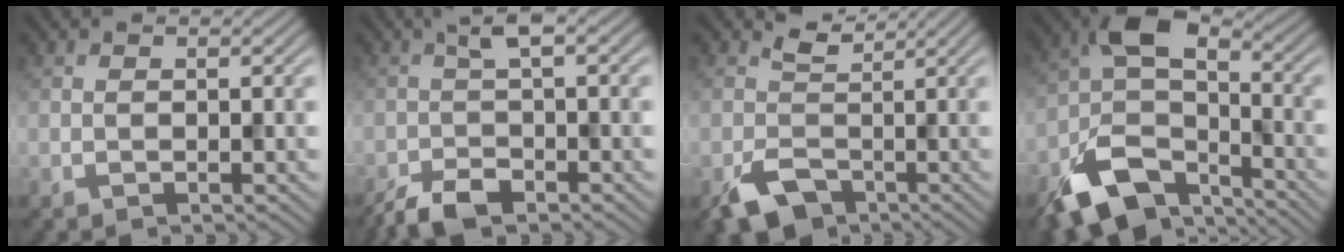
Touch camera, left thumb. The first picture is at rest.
{"total": 4.8, "force": [-2.5, 1.6, 3.8], "torque": [-0.078, -0.003, -0.056]}
{"total": 5.1, "force": [-1.1, 3.9, 3.2], "torque": [-0.076, -0.017, -0.020]}
{"total": 13.4, "force": [-7.7, 6.9, 8.5], "torque": [-0.166, -0.017, -0.150]}